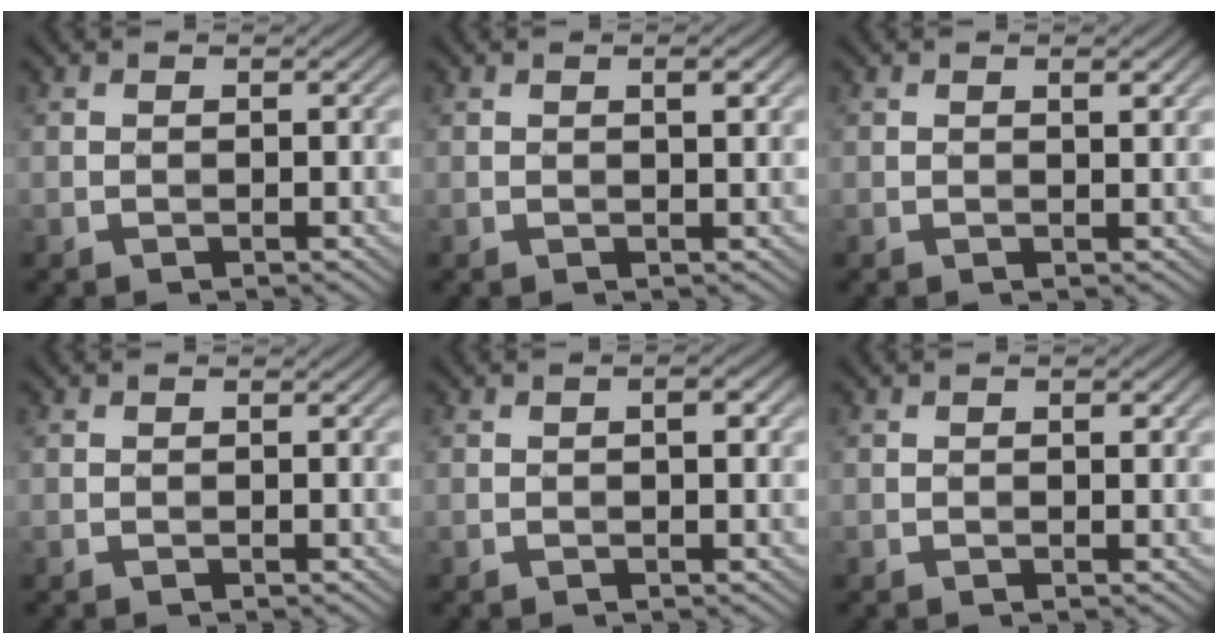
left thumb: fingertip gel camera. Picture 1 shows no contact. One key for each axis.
{"total": 1.5, "fx": 0.6, "fy": 0.3, "fz": 1.3, "tx": -0.021, "ty": 0.000, "tz": 0.009}
{"total": 1.1, "fx": 0.6, "fy": 0.2, "fz": 0.9, "tx": -0.015, "ty": -0.001, "tz": 0.011}
{"total": 0.0}
{"total": 1.5, "fx": 0.2, "fy": 0.5, "fz": 1.4, "tx": -0.020, "ty": 0.002, "tz": 0.002}
{"total": 0.9, "fx": 0.4, "fy": 0.4, "fz": 0.7, "tx": -0.008, "ty": 0.000, "tz": 0.005}